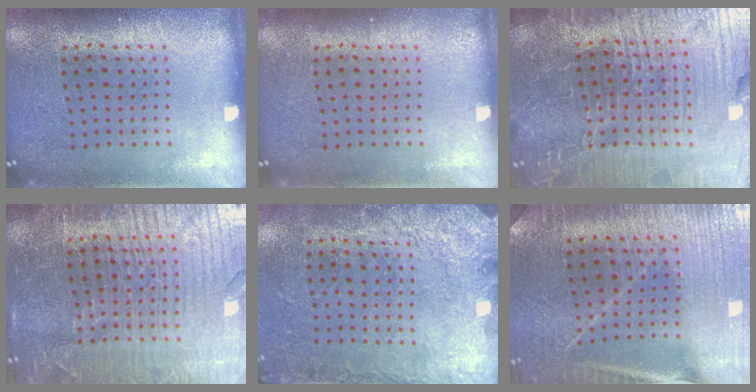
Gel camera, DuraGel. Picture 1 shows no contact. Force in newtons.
{"total": 0.0}
{"total": 6.9, "press": 6.3, "slide": 2.8}
{"total": 5.6, "press": 5.0, "slide": 2.4}
{"total": 2.7, "press": 2.2, "slide": 1.5}
{"total": 2.6, "press": 2.6, "slide": 0.4}